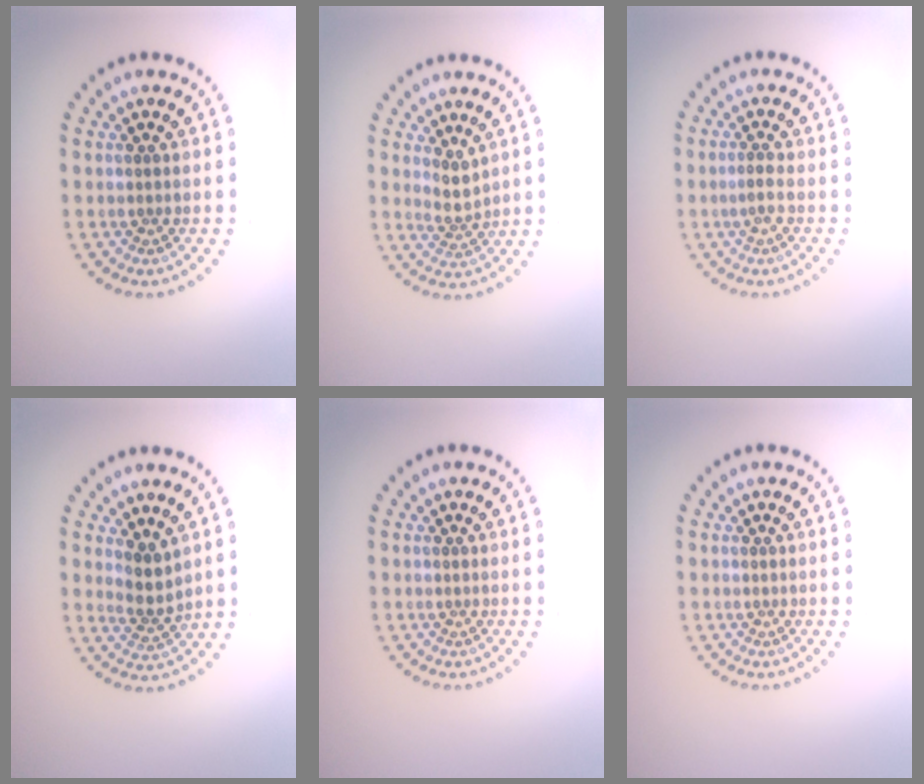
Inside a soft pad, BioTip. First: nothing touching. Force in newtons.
{"total": 1.9, "press": 1.4, "slide": 1.2}
{"total": 1.1, "press": 0.8, "slide": 0.7}
{"total": 2.2, "press": 1.8, "slide": 1.3}
{"total": 0.0}
{"total": 0.0}